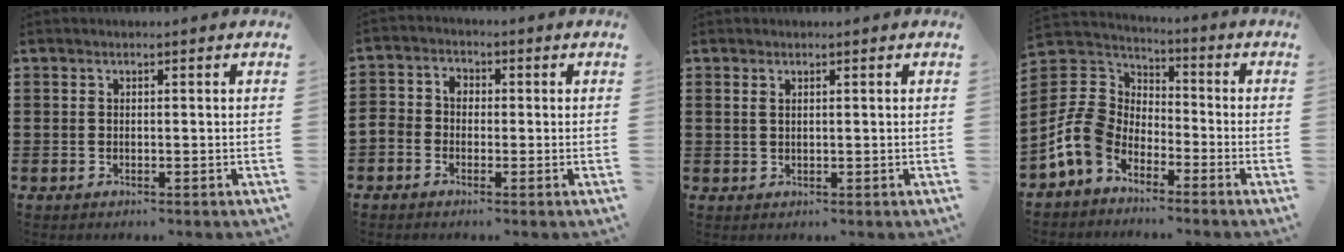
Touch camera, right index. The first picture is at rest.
{"total": 2.5, "force": [-1.6, 1.8, 0.6], "torque": [-0.028, 0.007, -0.040]}
{"total": 0.8, "force": [0.5, 0.4, 0.6], "torque": [-0.013, 0.004, 0.009]}
{"total": 8.6, "force": [-4.4, 6.2, 3.8], "torque": [-0.130, 0.006, -0.096]}